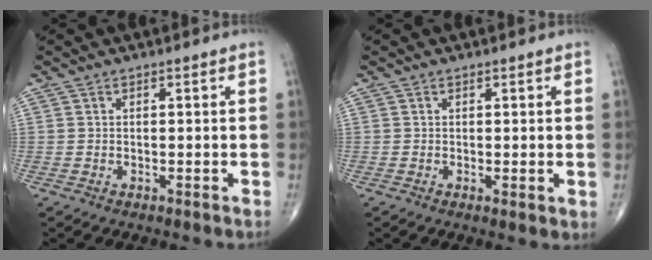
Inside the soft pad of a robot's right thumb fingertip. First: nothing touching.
{"total": 1.5, "force": [0.0, 0.4, 1.4], "torque": [-0.026, -0.008, -0.001]}